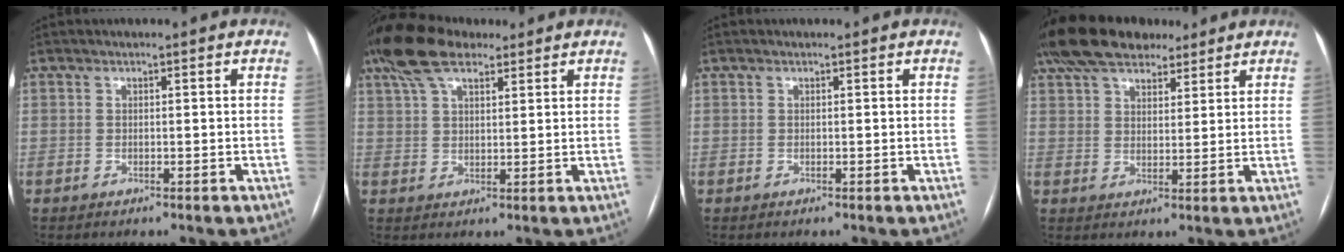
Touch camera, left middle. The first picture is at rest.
{"total": 9.4, "force": [6.8, 3.7, 5.4], "torque": [-0.116, 0.040, 0.127]}
{"total": 0.0}
{"total": 14.1, "force": [10.9, 6.0, 6.7], "torque": [-0.130, 0.050, 0.183]}